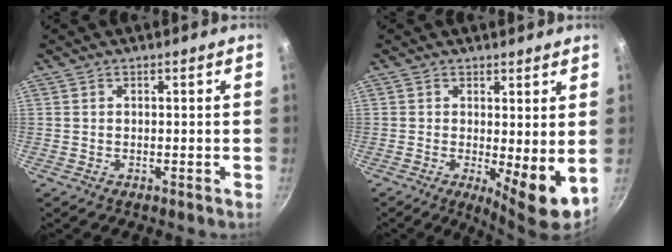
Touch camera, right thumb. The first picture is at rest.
{"total": 7.2, "force": [0.2, 2.2, 6.8], "torque": [-0.090, -0.019, 0.008]}